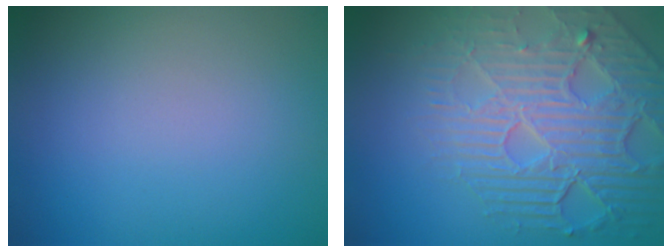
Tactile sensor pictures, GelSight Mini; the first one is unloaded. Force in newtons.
{"total": 7.2, "press": 5.5, "slide": 4.6}